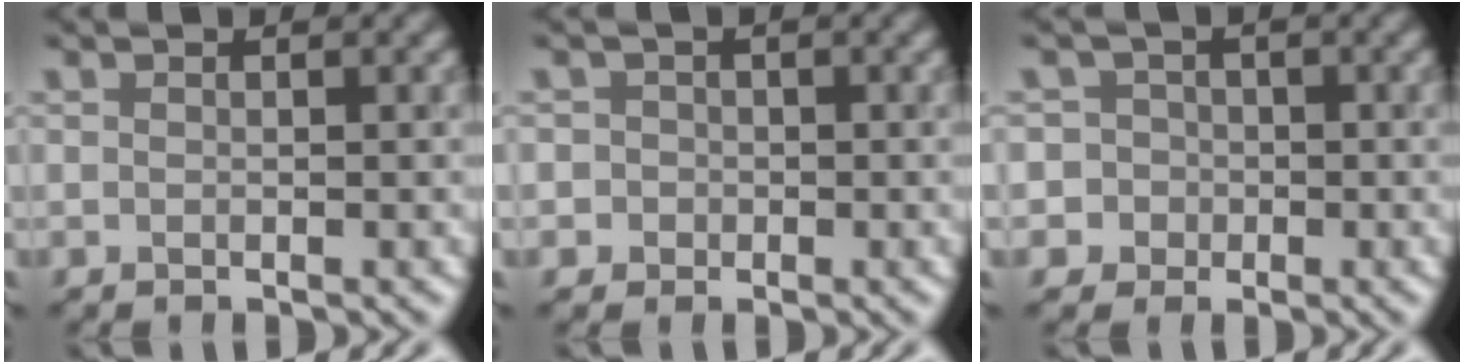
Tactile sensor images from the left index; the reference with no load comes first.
{"total": 2.5, "force": [-0.1, 2.5, 0.4], "torque": [0.024, 0.018, -0.032]}
{"total": 5.4, "force": [-1.4, 5.2, 0.4], "torque": [0.005, 0.018, -0.054]}